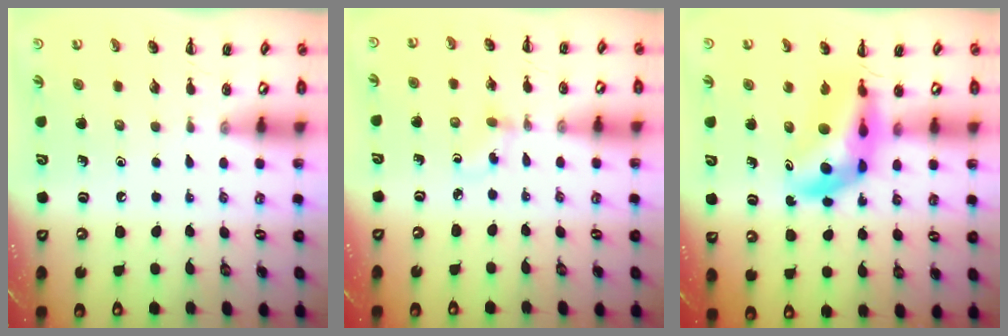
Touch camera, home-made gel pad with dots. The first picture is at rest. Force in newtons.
{"total": 2.0, "press": 1.7, "slide": 1.0}
{"total": 10.4, "press": 10.0, "slide": 2.9}